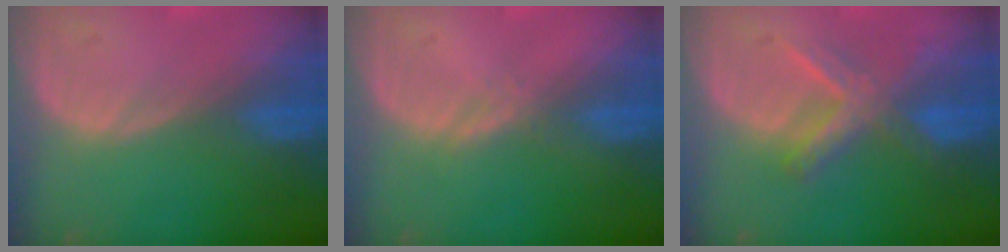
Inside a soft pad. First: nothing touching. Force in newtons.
{"total": 1.1, "press": 1.1, "slide": 0.1}
{"total": 6.3, "press": 6.2, "slide": 1.4}